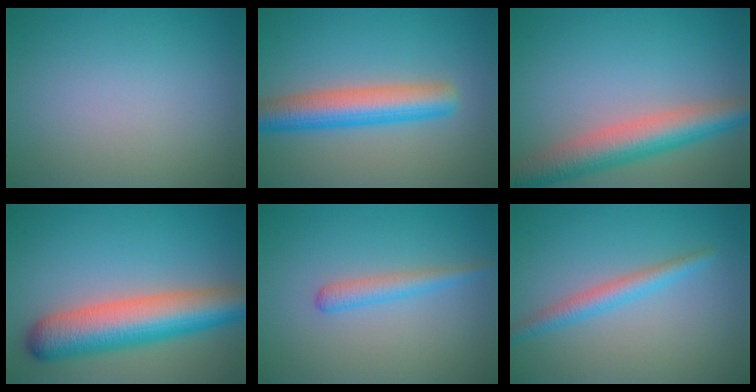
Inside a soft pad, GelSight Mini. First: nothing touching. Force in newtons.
{"total": 5.8, "press": 5.8, "slide": 0.2}
{"total": 6.6, "press": 6.6, "slide": 0.3}
{"total": 9.0, "press": 9.0, "slide": 0.4}
{"total": 2.0, "press": 1.9, "slide": 0.1}
{"total": 2.4, "press": 2.4, "slide": 0.1}